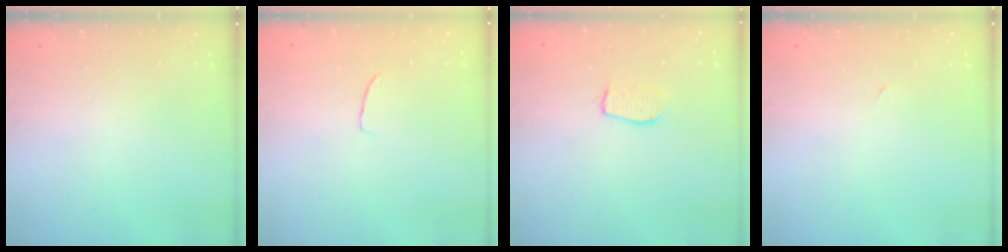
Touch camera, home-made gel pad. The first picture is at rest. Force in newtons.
{"total": 2.6, "press": 2.6, "slide": 0.2}
{"total": 6.7, "press": 6.7, "slide": 0.5}
{"total": 0.0}